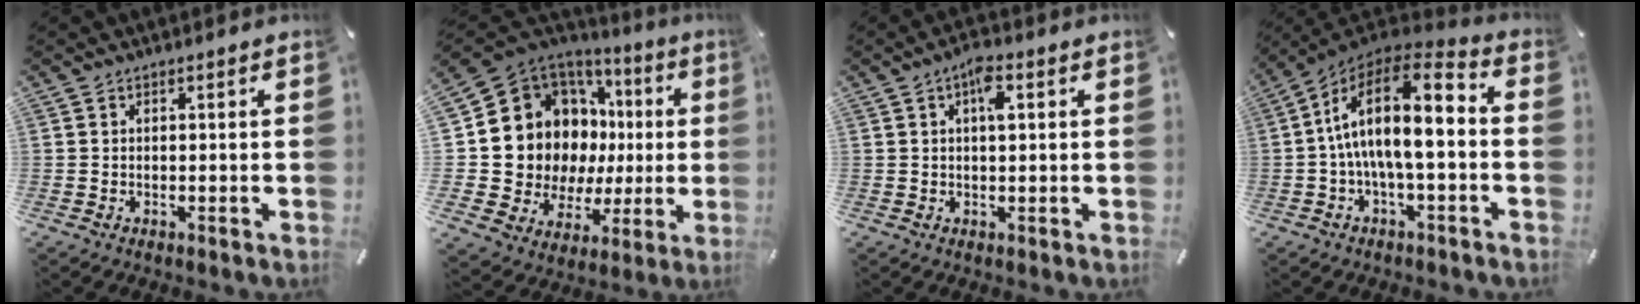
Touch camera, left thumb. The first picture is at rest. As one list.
[{"total": 15.3, "force": [3.9, 12.9, 7.1], "torque": [-0.126, -0.063, 0.095]}, {"total": 4.2, "force": [1.3, 1.6, 3.6], "torque": [-0.062, 0.004, 0.016]}, {"total": 15.8, "force": [-0.4, 6.8, 14.2], "torque": [-0.255, 0.003, -0.009]}]